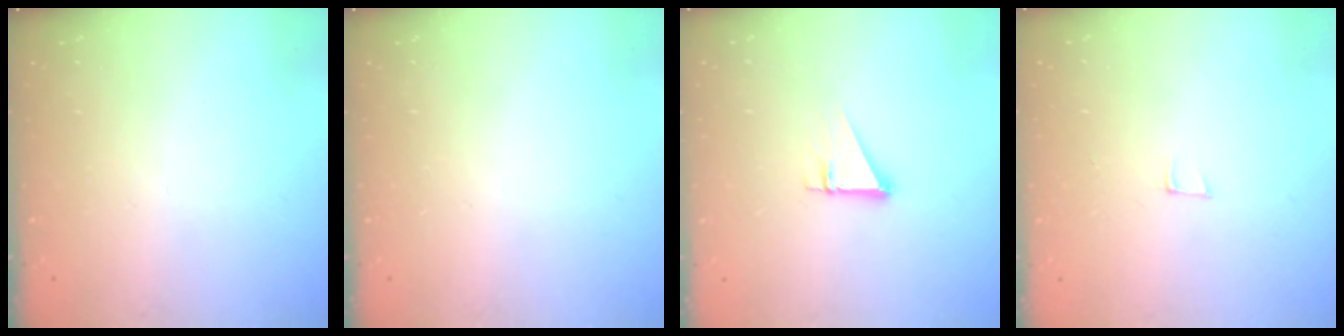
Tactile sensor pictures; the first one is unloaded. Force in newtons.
{"total": 0.0}
{"total": 2.7, "press": 2.7, "slide": 0.2}
{"total": 5.6, "press": 4.5, "slide": 3.3}